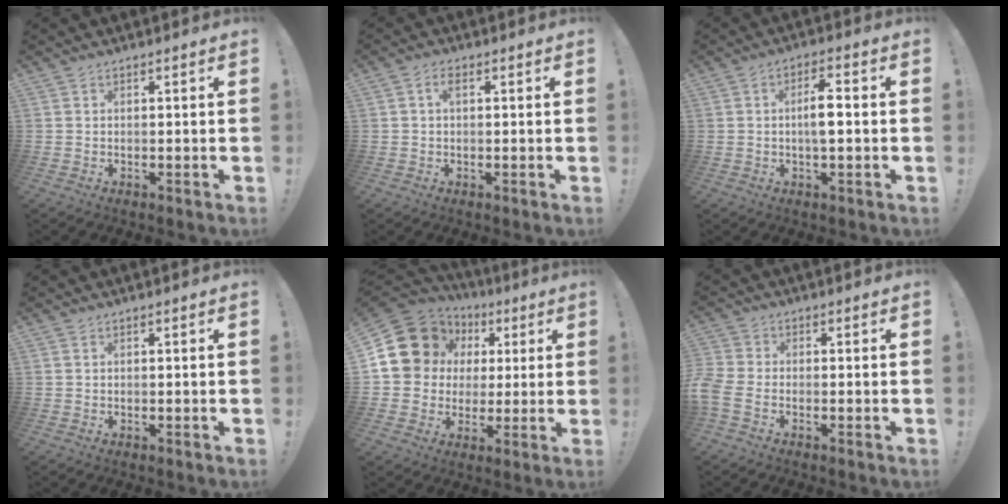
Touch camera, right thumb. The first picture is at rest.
{"total": 2.1, "force": [0.4, 1.1, 1.7], "torque": [-0.030, 0.005, 0.004]}
{"total": 6.1, "force": [-0.2, 1.9, 5.8], "torque": [-0.102, 0.006, -0.009]}
{"total": 0.0}
{"total": 16.9, "force": [5.8, 14.1, 7.2], "torque": [-0.123, -0.018, 0.133]}
{"total": 4.6, "force": [-2.1, 2.6, 3.1], "torque": [-0.088, -0.004, -0.037]}